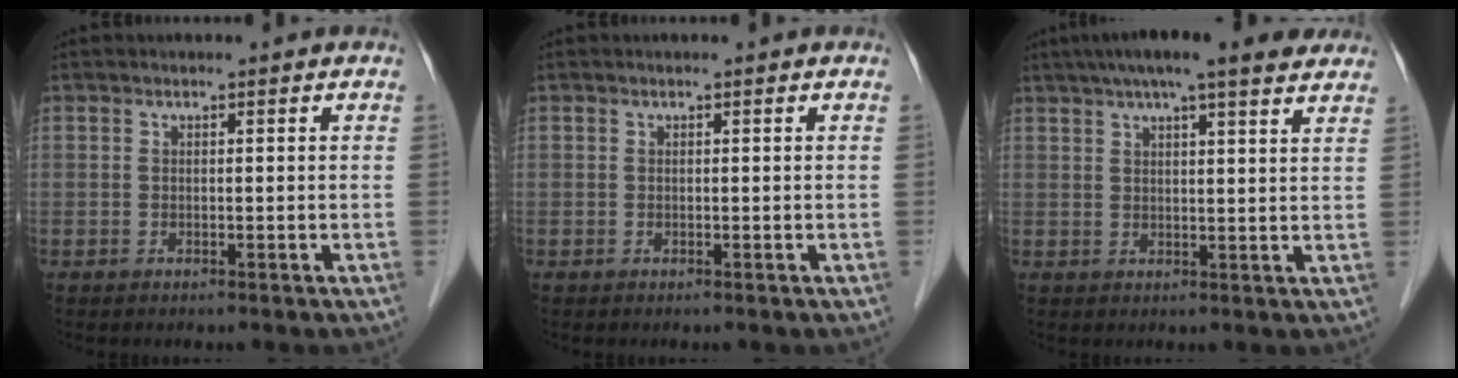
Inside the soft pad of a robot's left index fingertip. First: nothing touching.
{"total": 0.0}
{"total": 14.9, "force": [11.6, 2.2, 9.0], "torque": [-0.143, 0.044, 0.154]}